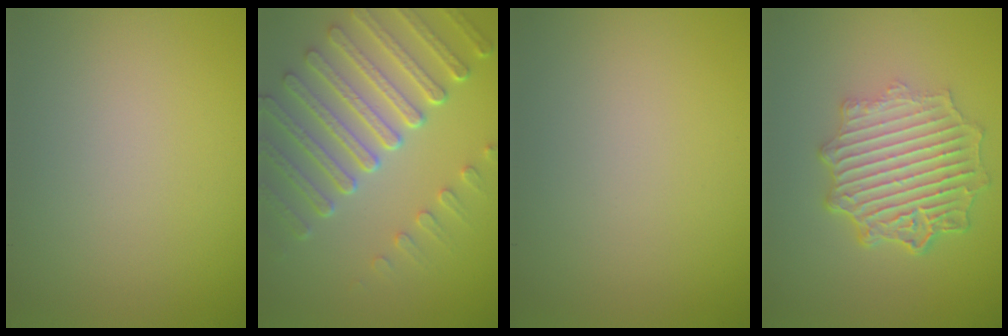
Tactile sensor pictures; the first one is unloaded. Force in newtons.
{"total": 7.1, "press": 5.4, "slide": 4.7}
{"total": 0.0}
{"total": 7.1, "press": 5.4, "slide": 4.7}